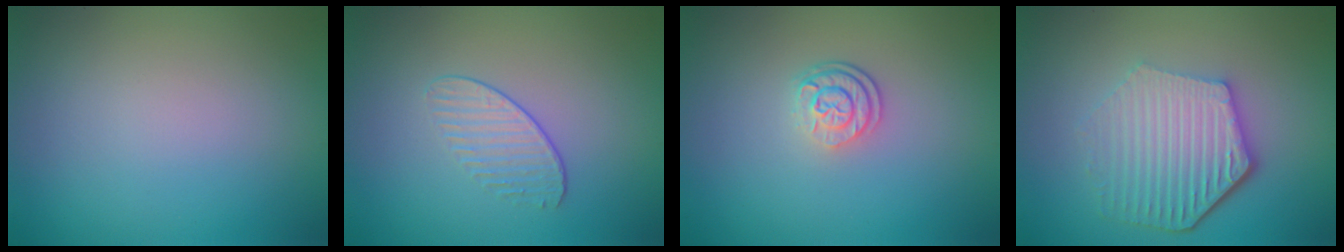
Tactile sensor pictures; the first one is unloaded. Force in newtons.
{"total": 1.6, "press": 1.1, "slide": 1.2}
{"total": 2.7, "press": 2.0, "slide": 1.8}
{"total": 6.0, "press": 4.5, "slide": 3.9}